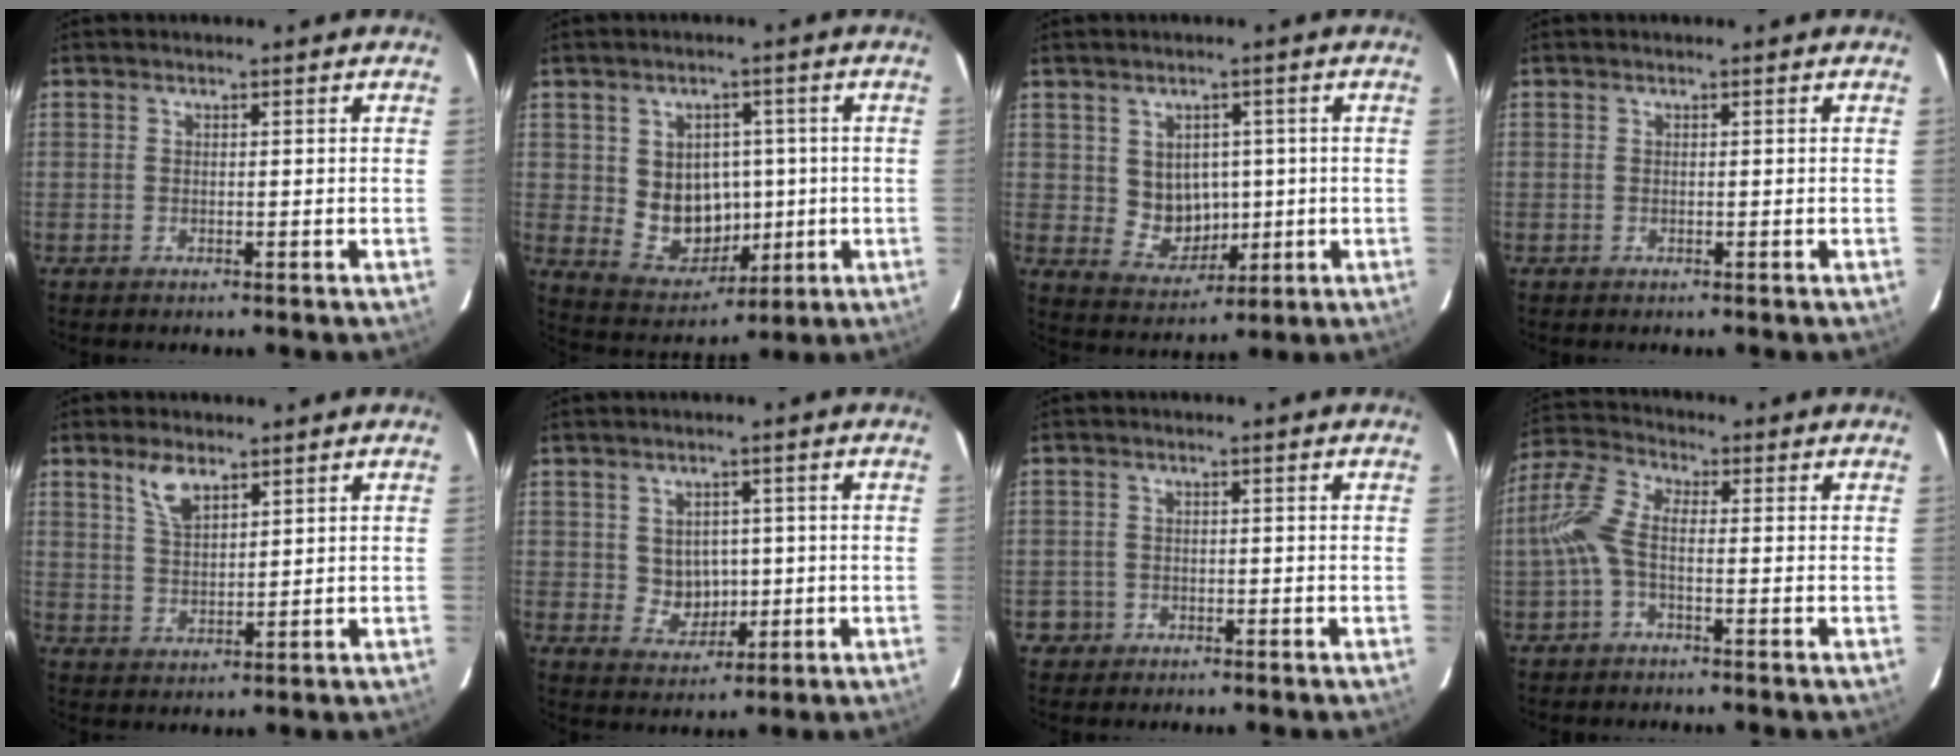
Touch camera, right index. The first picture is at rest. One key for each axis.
{"total": 9.8, "fx": 0.0, "fy": 8.6, "fz": 4.8, "tx": -0.095, "ty": -0.001, "tz": 0.025}
{"total": 6.8, "fx": 0.5, "fy": 6.2, "fz": 2.8, "tx": -0.057, "ty": 0.002, "tz": 0.029}
{"total": 0.0}
{"total": 5.4, "fx": 3.6, "fy": 2.2, "fz": 3.3, "tx": -0.061, "ty": 0.001, "tz": 0.074}
{"total": 5.2, "fx": 0.3, "fy": 4.8, "fz": 2.0, "tx": -0.038, "ty": 0.006, "tz": 0.019}
{"total": 2.5, "fx": -1.0, "fy": 2.2, "fz": 0.1, "tx": -0.005, "ty": 0.012, "tz": -0.014}
{"total": 7.3, "fx": -1.5, "fy": 3.0, "fz": 6.5, "tx": -0.152, "ty": 0.016, "tz": -0.037}